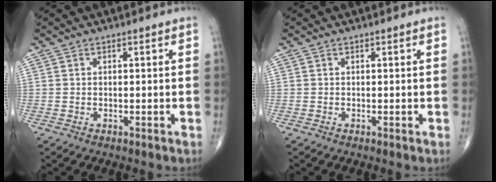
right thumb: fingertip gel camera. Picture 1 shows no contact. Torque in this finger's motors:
{"motor_torque": [-0.20, -0.09, 0.22, 0.17, 0.03]}